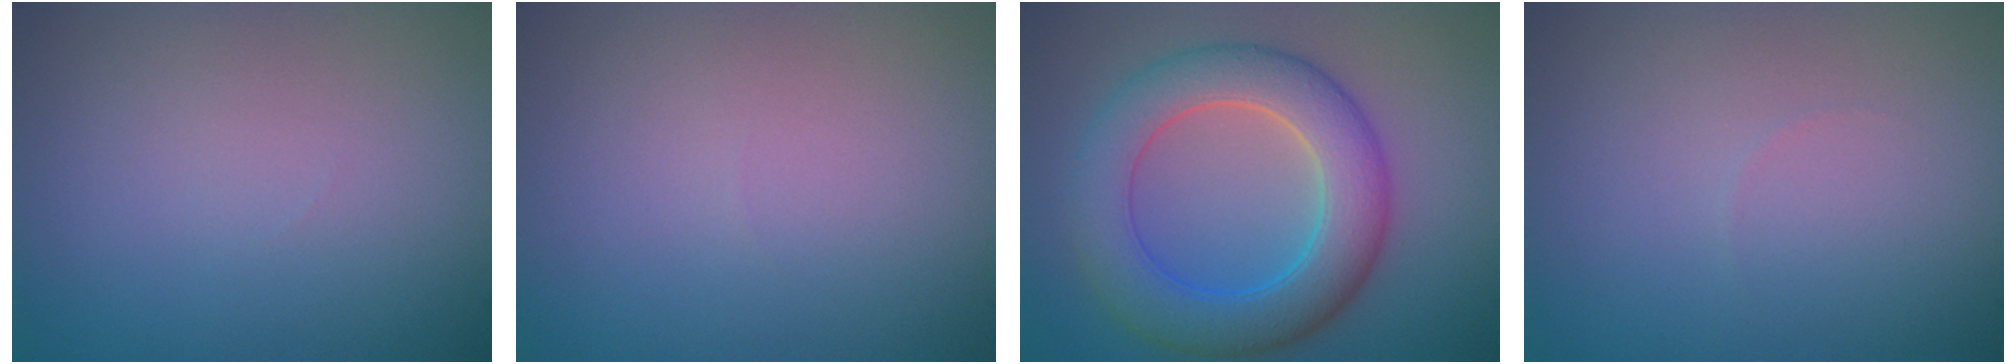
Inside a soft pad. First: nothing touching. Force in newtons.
{"total": 0.0}
{"total": 7.2, "press": 7.2, "slide": 0.2}
{"total": 0.0}